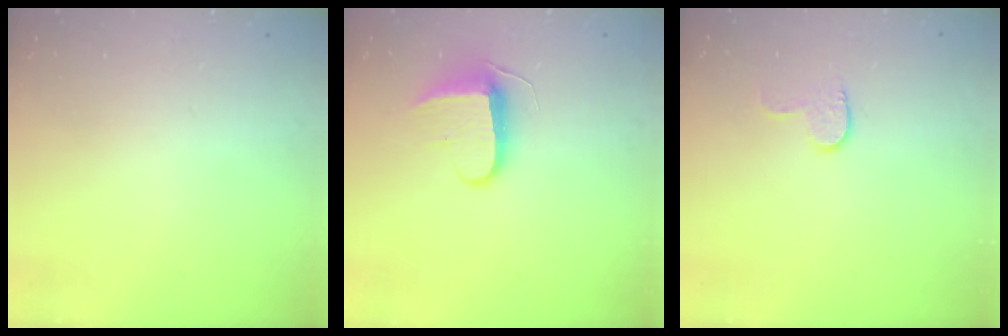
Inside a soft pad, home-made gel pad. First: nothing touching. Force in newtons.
{"total": 8.6, "press": 8.6, "slide": 0.5}
{"total": 5.6, "press": 5.6, "slide": 0.5}